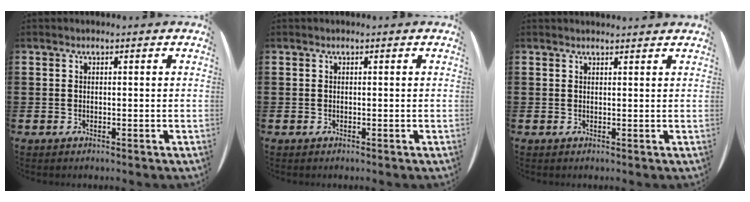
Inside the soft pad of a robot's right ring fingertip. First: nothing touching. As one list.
[{"total": 0.0}, {"total": 0.7, "force": [0.6, 0.0, -0.1], "torque": [0.002, 0.001, 0.012]}]